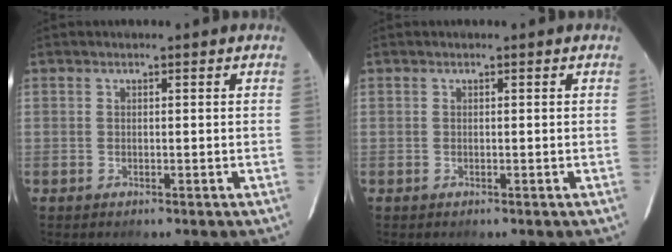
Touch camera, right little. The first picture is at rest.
{"total": 0.0}